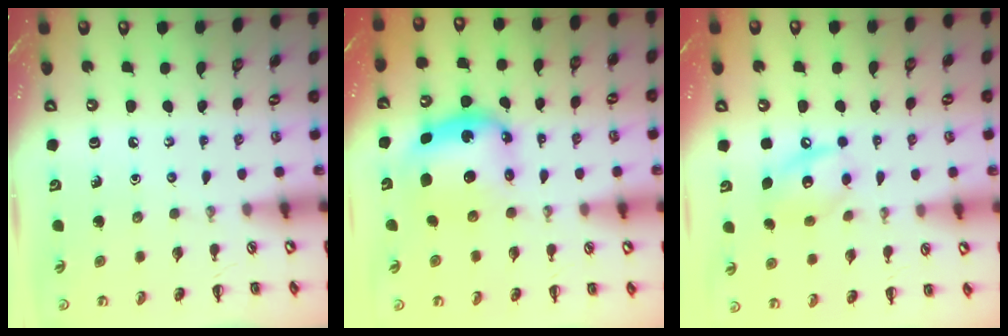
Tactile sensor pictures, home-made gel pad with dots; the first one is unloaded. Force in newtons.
{"total": 6.4, "press": 6.3, "slide": 1.3}
{"total": 10.4, "press": 10.3, "slide": 1.5}